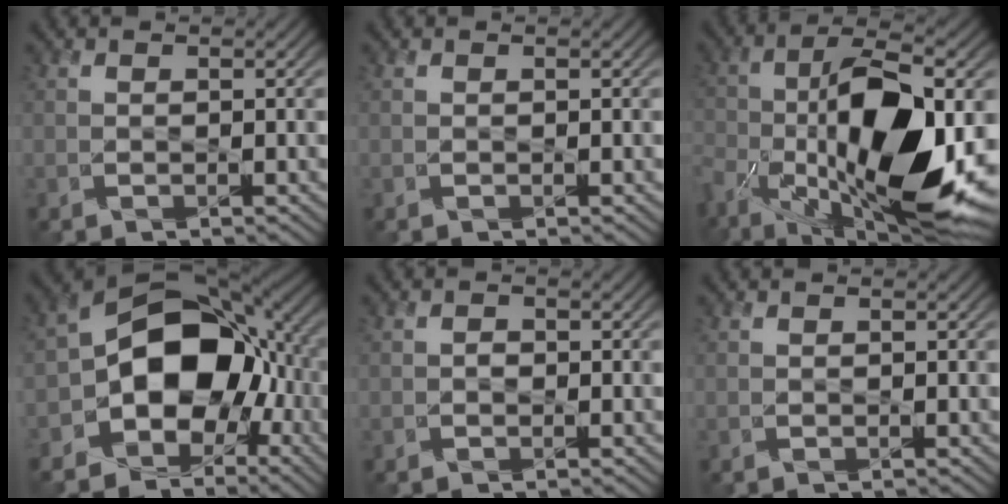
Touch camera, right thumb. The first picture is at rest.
{"total": 0.0}
{"total": 17.6, "force": [-5.2, 7.6, 15.0], "torque": [-0.279, -0.018, -0.086]}
{"total": 13.0, "force": [-3.0, 9.4, 8.4], "torque": [-0.124, 0.003, -0.068]}
{"total": 0.6, "force": [-0.3, 0.5, 0.2], "torque": [-0.001, 0.002, -0.006]}
{"total": 0.0}